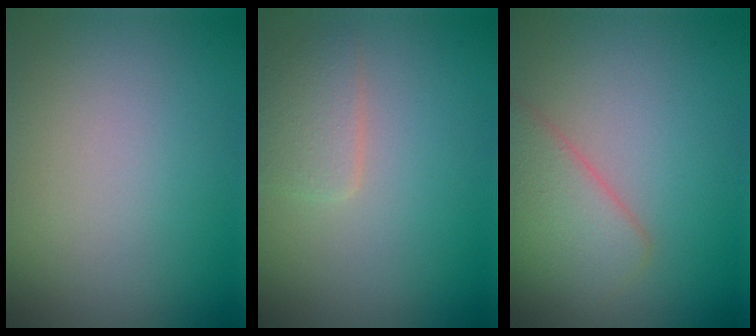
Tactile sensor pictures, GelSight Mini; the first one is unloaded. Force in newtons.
{"total": 2.3, "press": 2.3, "slide": 0.1}
{"total": 3.8, "press": 3.8, "slide": 0.2}